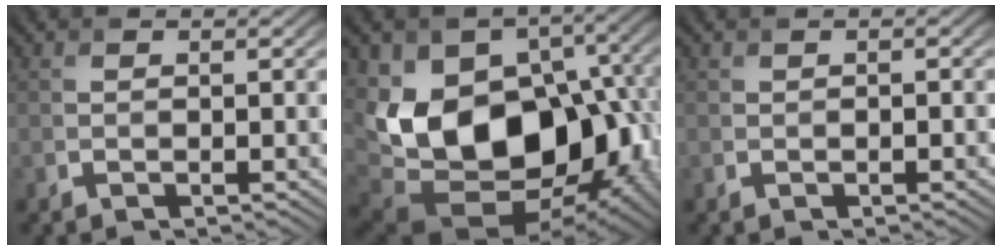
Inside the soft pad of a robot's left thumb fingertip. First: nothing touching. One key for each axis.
{"total": 19.3, "fx": -1.3, "fy": 13.7, "fz": 13.4, "tx": -0.233, "ty": -0.039, "tz": 0.022}
{"total": 0.0}